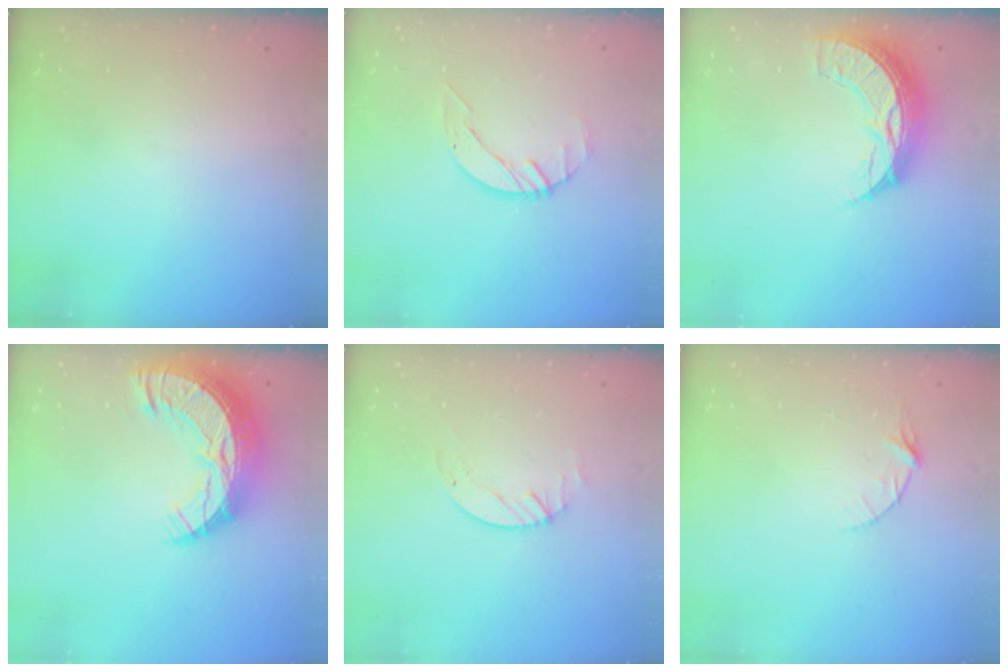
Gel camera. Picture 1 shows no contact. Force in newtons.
{"total": 2.4, "press": 2.4, "slide": 0.1}
{"total": 11.2, "press": 11.2, "slide": 0.9}
{"total": 20.7, "press": 20.6, "slide": 1.5}
{"total": 2.3, "press": 2.3, "slide": 0.3}
{"total": 4.3, "press": 4.3, "slide": 0.5}